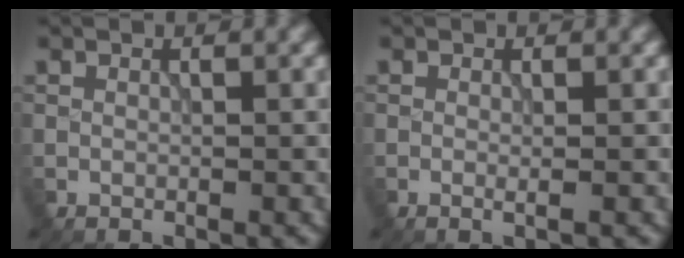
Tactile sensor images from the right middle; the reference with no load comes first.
{"total": 0.7, "force": [-0.1, 0.1, 0.7], "torque": [-0.013, -0.003, -0.004]}